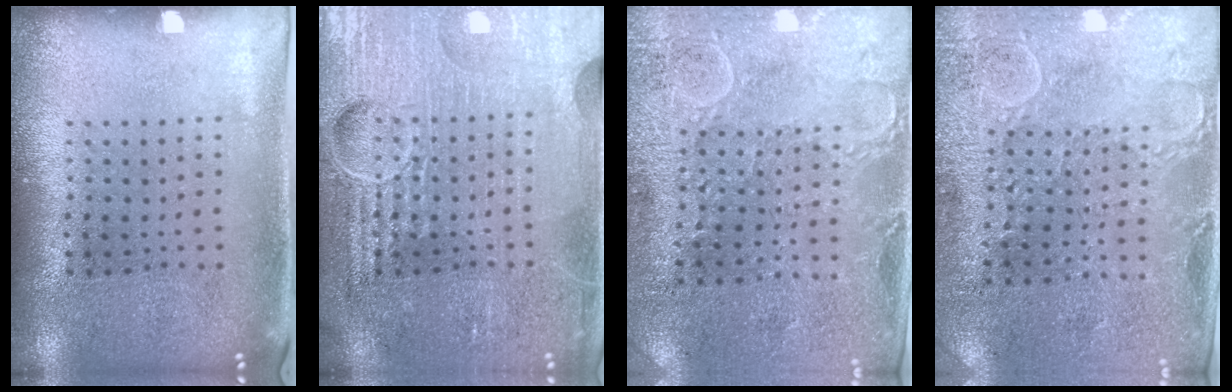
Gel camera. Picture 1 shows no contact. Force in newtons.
{"total": 7.2, "press": 7.2, "slide": 1.0}
{"total": 2.8, "press": 2.7, "slide": 0.8}
{"total": 2.8, "press": 2.7, "slide": 0.8}